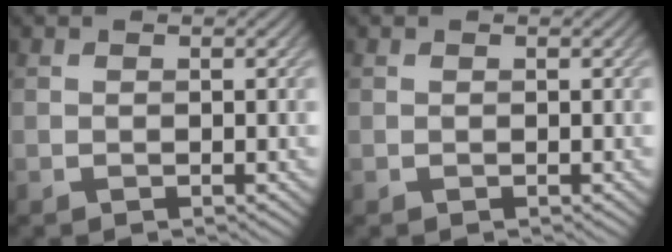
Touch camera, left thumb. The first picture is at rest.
{"total": 0.0}